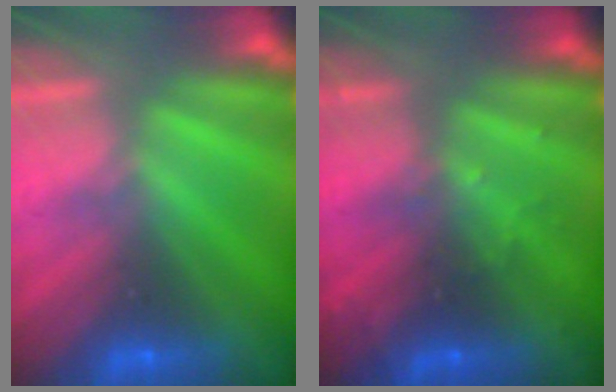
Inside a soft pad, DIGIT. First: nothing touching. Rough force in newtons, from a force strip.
{"total": 2.9}